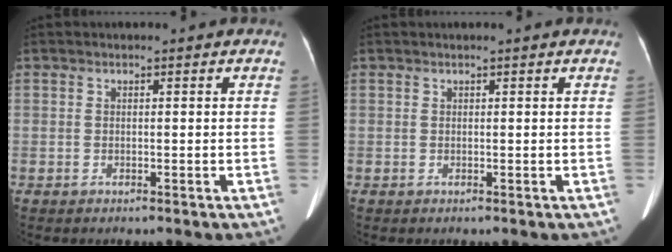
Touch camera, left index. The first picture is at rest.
{"total": 1.7, "force": [1.5, -0.1, 0.7], "torque": [-0.009, 0.018, 0.020]}